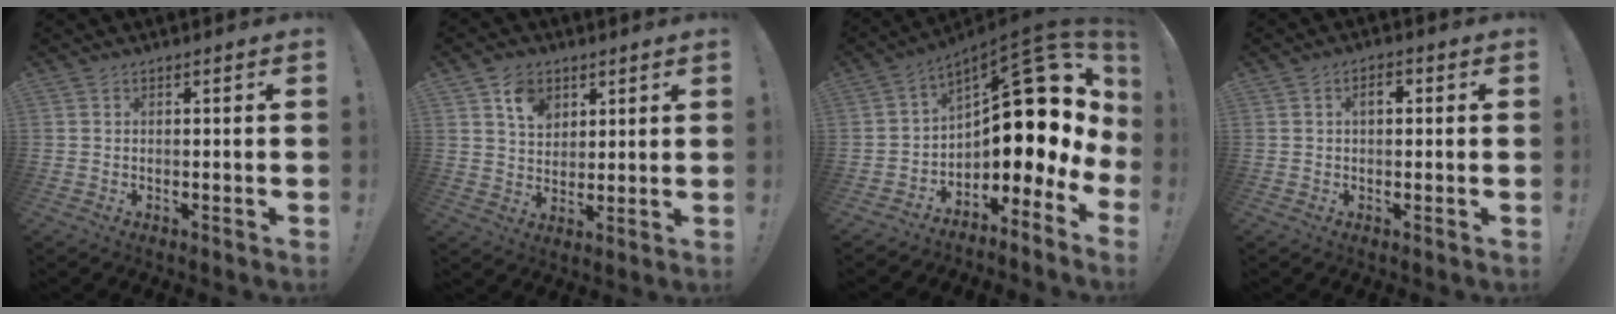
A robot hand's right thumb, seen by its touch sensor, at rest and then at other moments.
{"total": 8.1, "force": [4.8, 5.8, 3.1], "torque": [-0.033, -0.026, 0.087]}
{"total": 14.1, "force": [5.2, 7.6, 10.6], "torque": [-0.124, -0.060, 0.094]}
{"total": 2.9, "force": [0.4, 1.6, 2.4], "torque": [-0.040, 0.008, 0.002]}